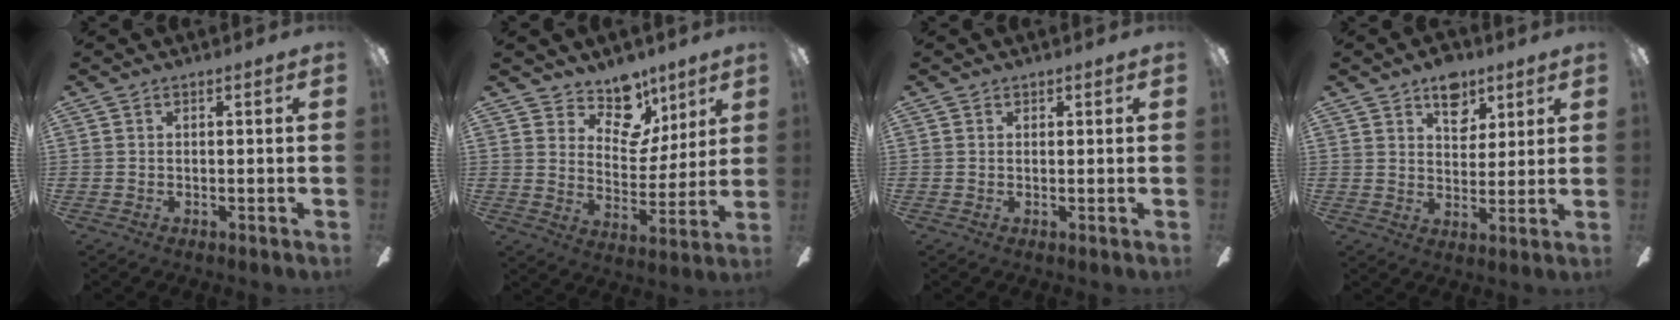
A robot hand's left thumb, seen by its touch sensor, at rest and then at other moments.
{"total": 12.2, "force": [8.9, 7.0, 4.4], "torque": [-0.078, -0.064, 0.169]}
{"total": 0.8, "force": [0.6, 0.5, 0.0], "torque": [0.008, -0.002, 0.010]}
{"total": 8.6, "force": [5.2, 5.5, 4.1], "torque": [-0.039, -0.019, 0.089]}